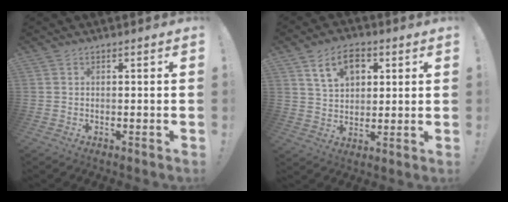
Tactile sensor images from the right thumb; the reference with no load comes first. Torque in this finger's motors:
{"motor_torque": [1.24, 1.24, 0.07, 0.07, 0.03]}